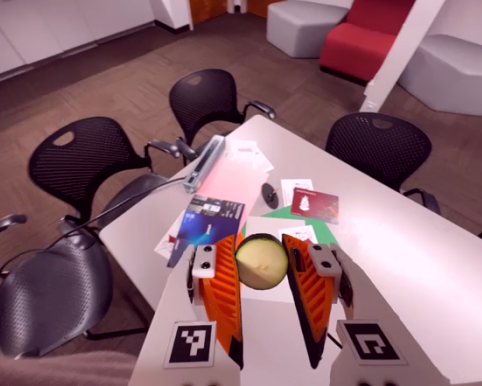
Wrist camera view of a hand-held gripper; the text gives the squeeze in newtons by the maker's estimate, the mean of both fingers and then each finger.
{"total": 11.0, "left": 11.0, "right": 10.9}